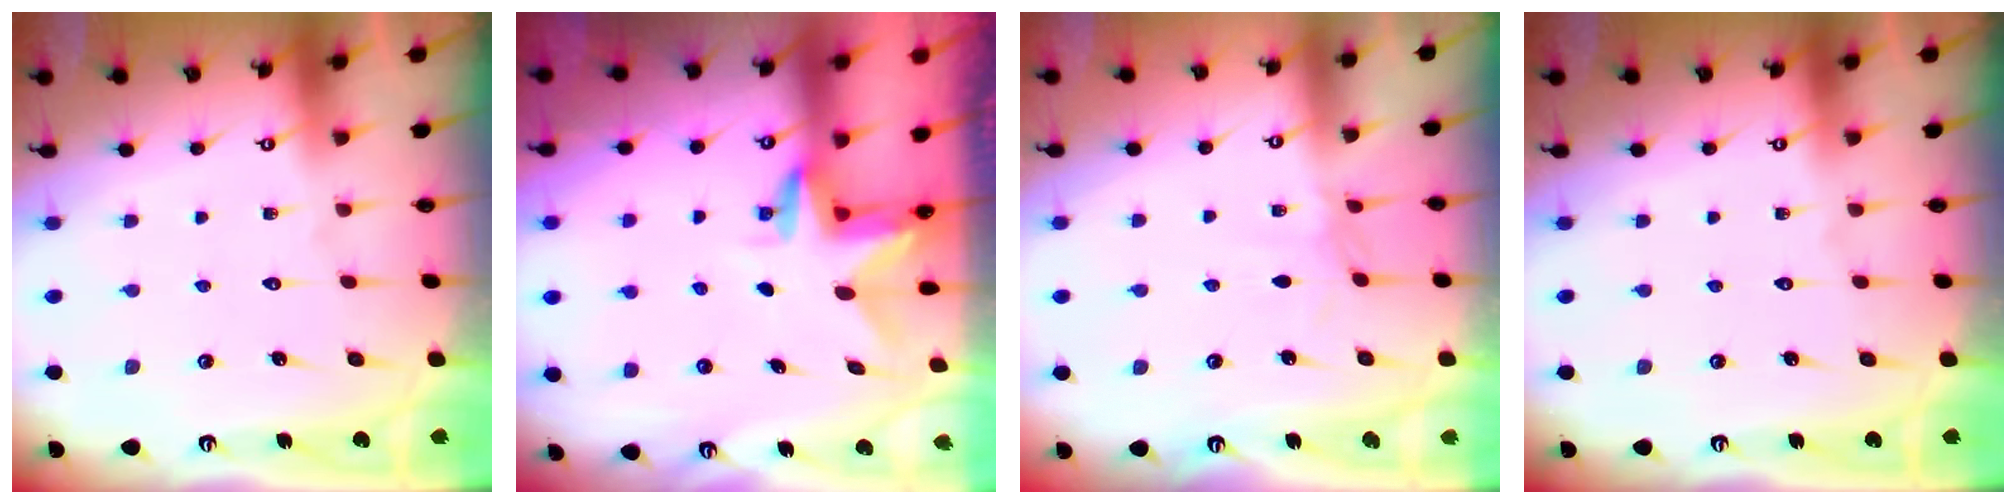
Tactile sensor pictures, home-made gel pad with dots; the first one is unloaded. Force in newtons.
{"total": 2.9, "press": 2.9, "slide": 0.3}
{"total": 2.1, "press": 2.1, "slide": 0.5}
{"total": 0.0}